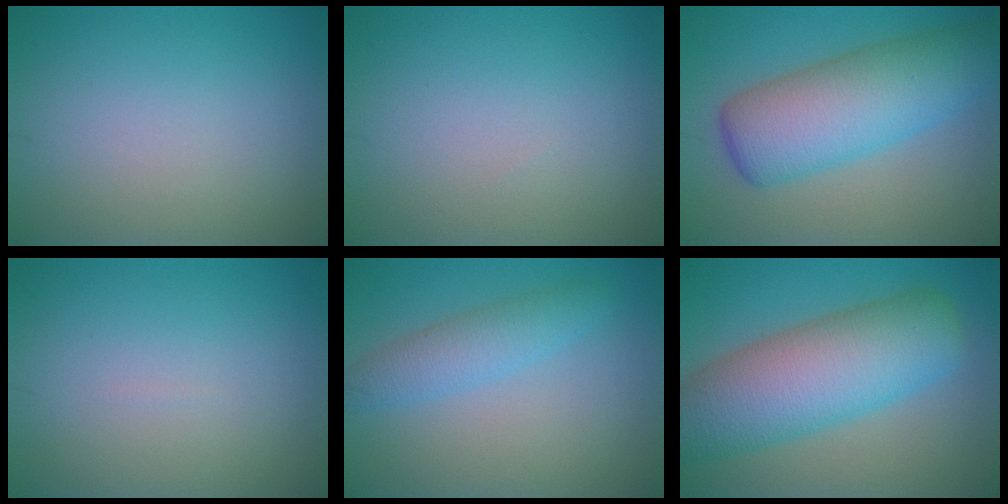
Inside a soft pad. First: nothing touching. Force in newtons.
{"total": 0.0}
{"total": 8.8, "press": 8.7, "slide": 0.2}
{"total": 0.0}
{"total": 3.0, "press": 3.0, "slide": 0.1}
{"total": 10.4, "press": 10.3, "slide": 0.7}